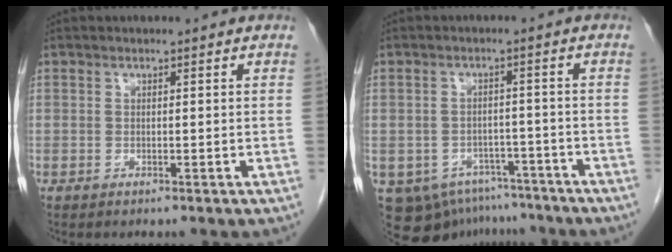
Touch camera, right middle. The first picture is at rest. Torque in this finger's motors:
{"motor_torque": [-0.07, 0.13, -0.11, -0.02]}